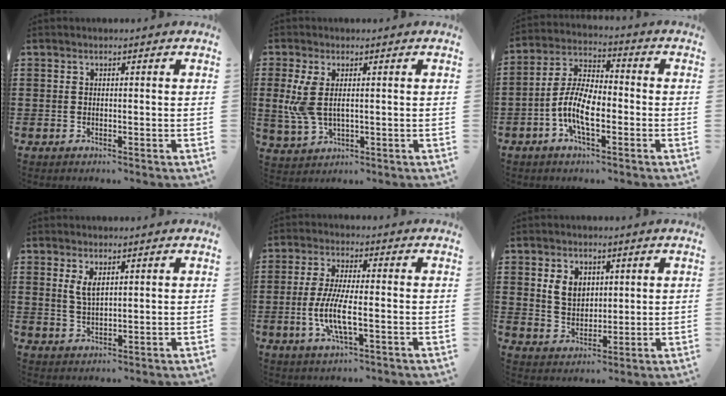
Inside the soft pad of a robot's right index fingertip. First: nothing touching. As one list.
[{"total": 5.5, "force": [0.6, 2.7, 4.7], "torque": [-0.120, -0.002, 0.003]}, {"total": 8.6, "force": [-2.9, 3.3, 7.3], "torque": [-0.178, -0.008, -0.063]}, {"total": 3.0, "force": [1.3, 1.2, 2.4], "torque": [-0.051, 0.004, 0.023]}, {"total": 7.0, "force": [-1.8, 1.5, 6.6], "torque": [-0.147, -0.013, -0.041]}, {"total": 4.9, "force": [1.8, 3.7, 2.7], "torque": [-0.066, 0.013, 0.031]}]